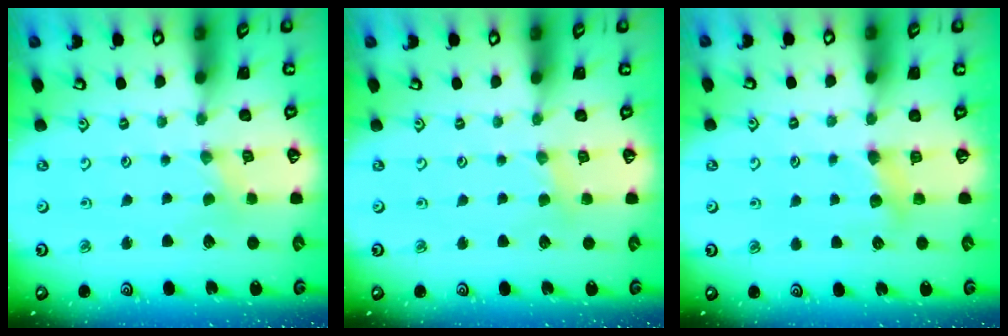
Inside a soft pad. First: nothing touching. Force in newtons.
{"total": 2.2, "press": 2.2, "slide": 0.3}
{"total": 5.1, "press": 5.0, "slide": 0.8}